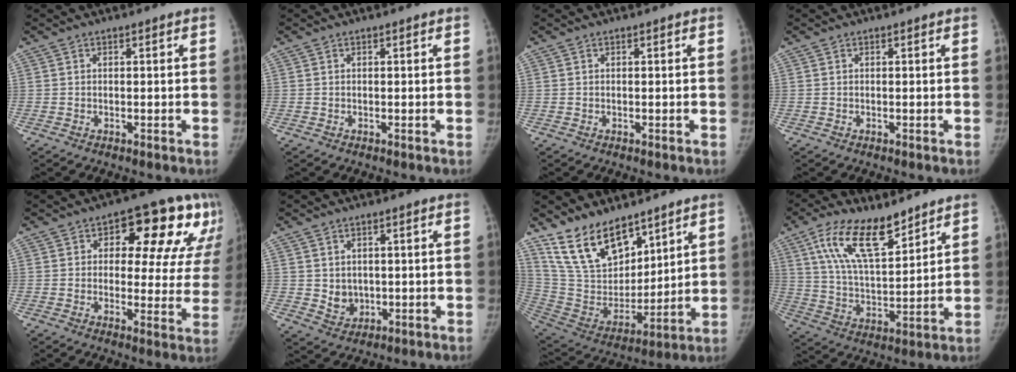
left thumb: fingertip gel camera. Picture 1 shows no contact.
{"total": 0.0}
{"total": 0.0}
{"total": 0.0}
{"total": 17.6, "force": [8.1, 9.1, 12.7], "torque": [-0.094, -0.011, 0.098]}
{"total": 4.1, "force": [0.5, 3.6, 2.0], "torque": [-0.019, -0.009, 0.023]}
{"total": 17.6, "force": [12.6, 8.9, 8.5], "torque": [-0.111, -0.067, 0.251]}
{"total": 15.2, "force": [9.5, 6.1, 10.1], "torque": [-0.157, -0.045, 0.183]}